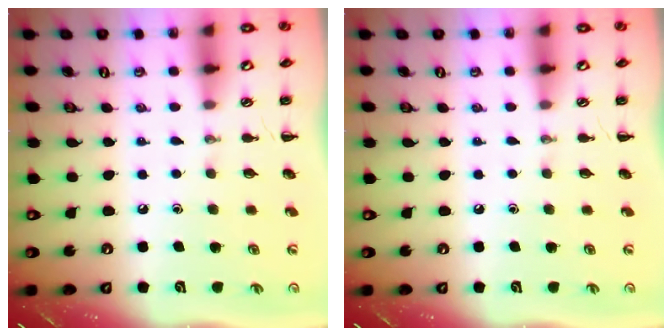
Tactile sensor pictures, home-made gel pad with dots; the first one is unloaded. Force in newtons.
{"total": 0.0}